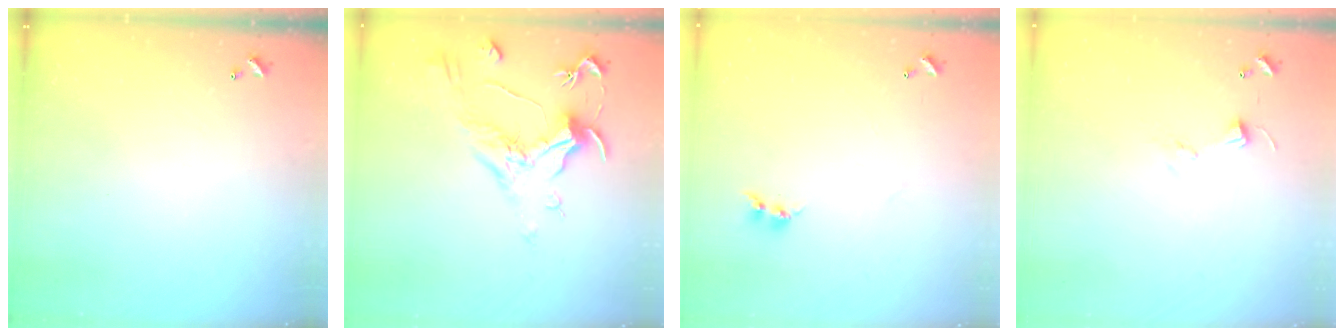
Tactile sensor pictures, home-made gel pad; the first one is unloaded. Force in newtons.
{"total": 1.1, "press": 0.1, "slide": 1.1}
{"total": 6.7, "press": 6.7, "slide": 0.5}
{"total": 5.0, "press": 5.0, "slide": 0.6}